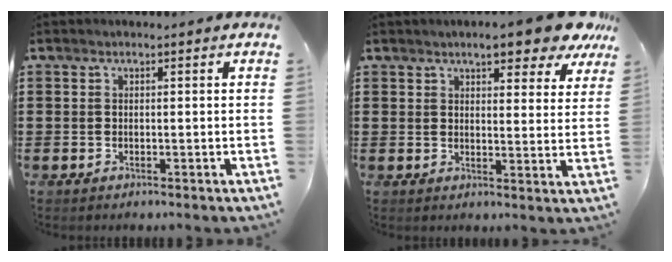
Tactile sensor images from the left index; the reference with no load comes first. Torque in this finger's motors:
{"motor_torque": [2.14, 0.00, 0.76, 0.13]}